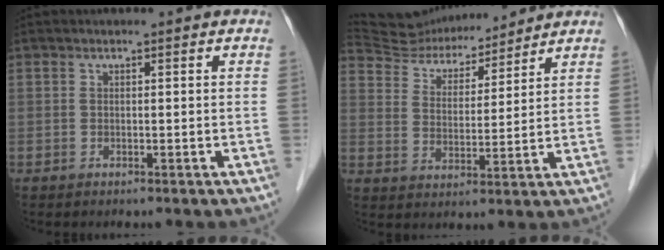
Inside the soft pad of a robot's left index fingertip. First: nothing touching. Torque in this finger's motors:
{"motor_torque": [0.34, -0.25, -0.02, -0.03]}